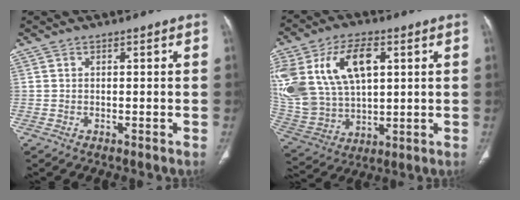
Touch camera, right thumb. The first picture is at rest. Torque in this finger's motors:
{"motor_torque": [1.01, 1.87, 1.41, 1.02, 0.31]}